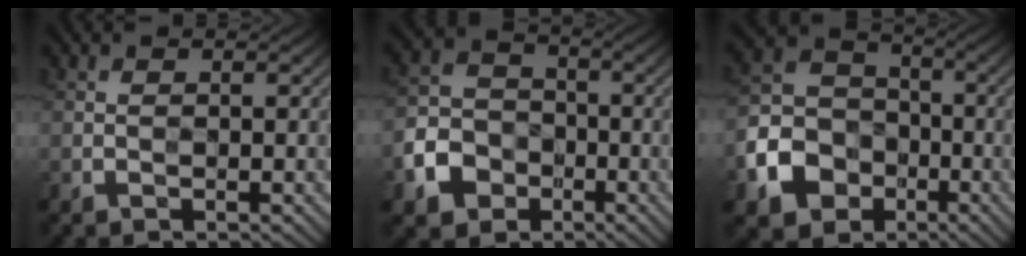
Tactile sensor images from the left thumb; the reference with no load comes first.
{"total": 7.0, "force": [-3.4, 5.5, 2.8], "torque": [-0.076, -0.003, -0.078]}
{"total": 9.8, "force": [-4.4, 7.7, 4.3], "torque": [-0.123, -0.015, -0.094]}